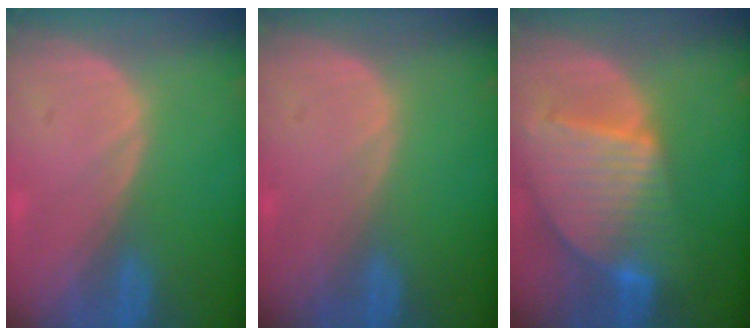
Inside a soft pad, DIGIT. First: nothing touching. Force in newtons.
{"total": 0.0}
{"total": 9.6, "press": 8.2, "slide": 4.8}